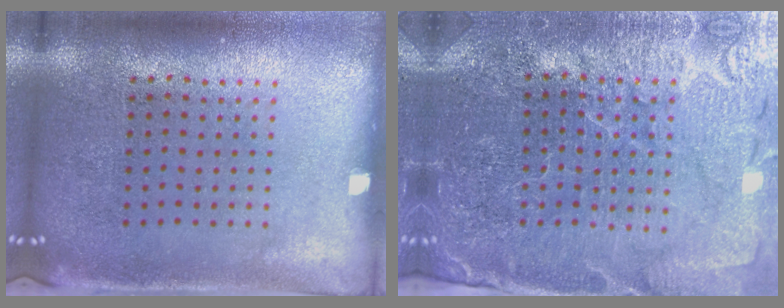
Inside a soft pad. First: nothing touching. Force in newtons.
{"total": 4.2, "press": 3.9, "slide": 1.3}